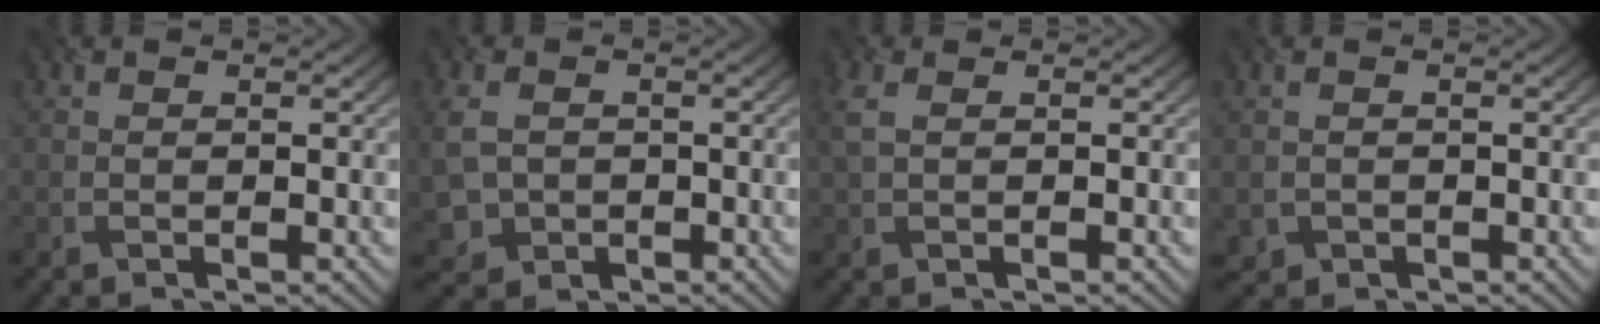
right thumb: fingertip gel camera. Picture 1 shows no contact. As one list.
[{"total": 5.1, "force": [-0.5, 4.1, 2.9], "torque": [-0.084, -0.017, -0.004]}, {"total": 2.2, "force": [0.6, 0.8, 2.0], "torque": [-0.051, 0.007, 0.007]}, {"total": 1.4, "force": [-0.8, 1.2, 0.1], "torque": [-0.007, -0.007, -0.015]}]